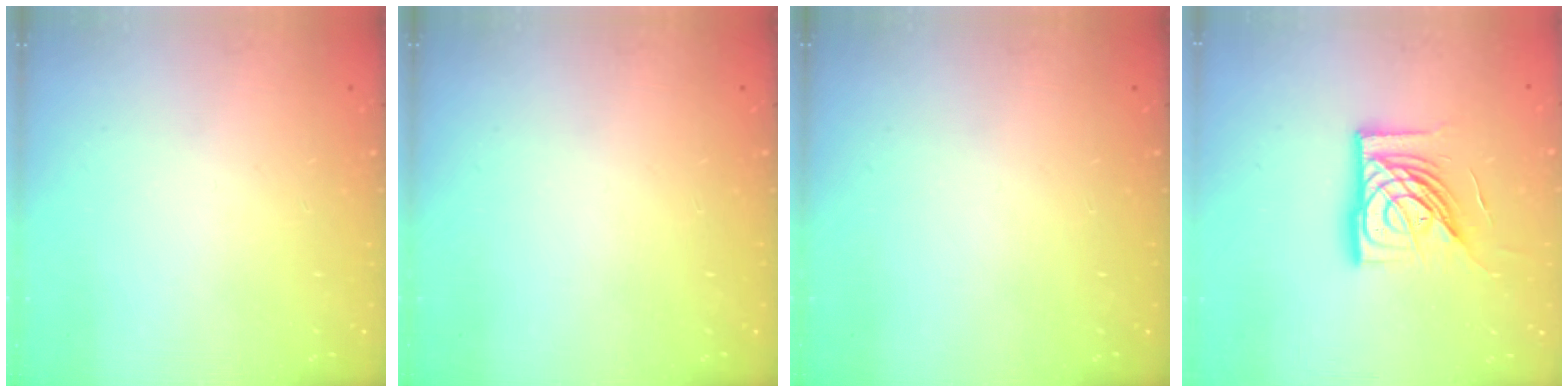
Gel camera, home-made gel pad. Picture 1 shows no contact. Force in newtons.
{"total": 0.0}
{"total": 0.0}
{"total": 16.5, "press": 16.3, "slide": 2.1}